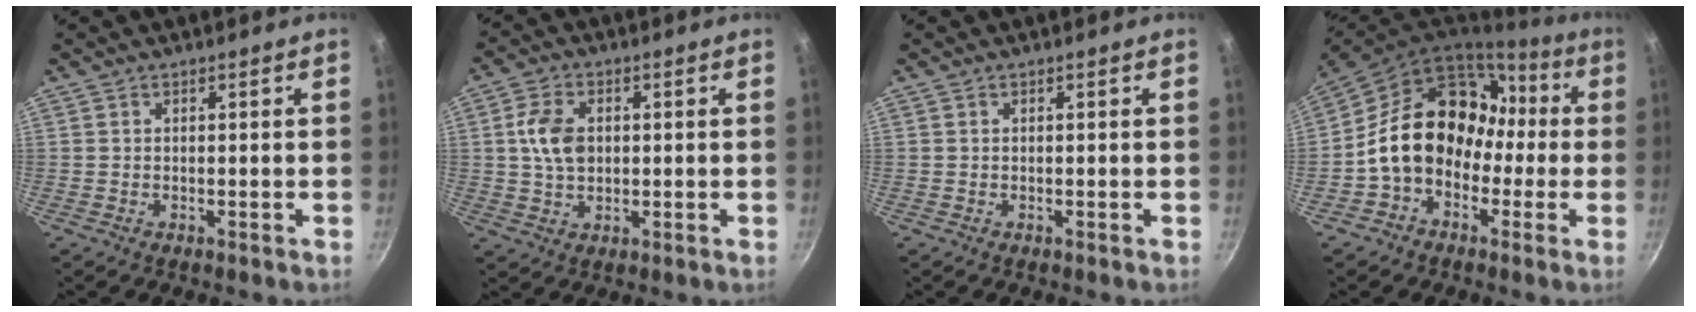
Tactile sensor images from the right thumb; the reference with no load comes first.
{"total": 7.1, "force": [0.7, 4.8, 5.3], "torque": [-0.090, 0.007, 0.010]}
{"total": 0.0}
{"total": 18.7, "force": [-1.0, 14.5, 11.8], "torque": [-0.156, 0.068, -0.020]}